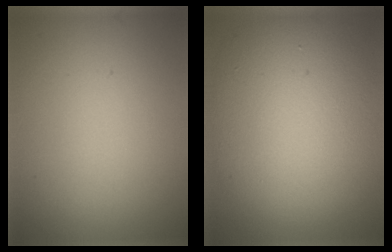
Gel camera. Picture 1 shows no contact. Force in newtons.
{"total": 12.3, "press": 12.3, "slide": 1.0}